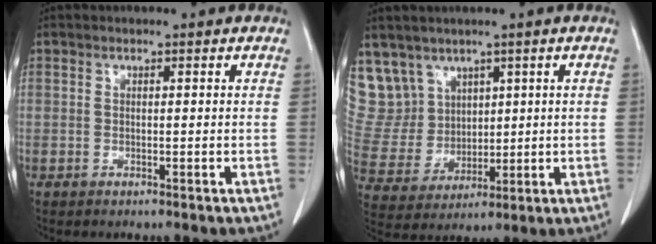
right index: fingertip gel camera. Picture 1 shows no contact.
{"total": 11.0, "force": [7.2, 8.2, 1.1], "torque": [-0.044, 0.032, 0.169]}